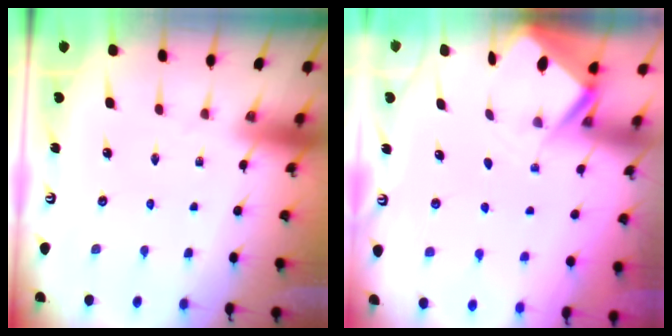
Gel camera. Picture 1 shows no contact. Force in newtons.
{"total": 2.9, "press": 2.9, "slide": 0.3}